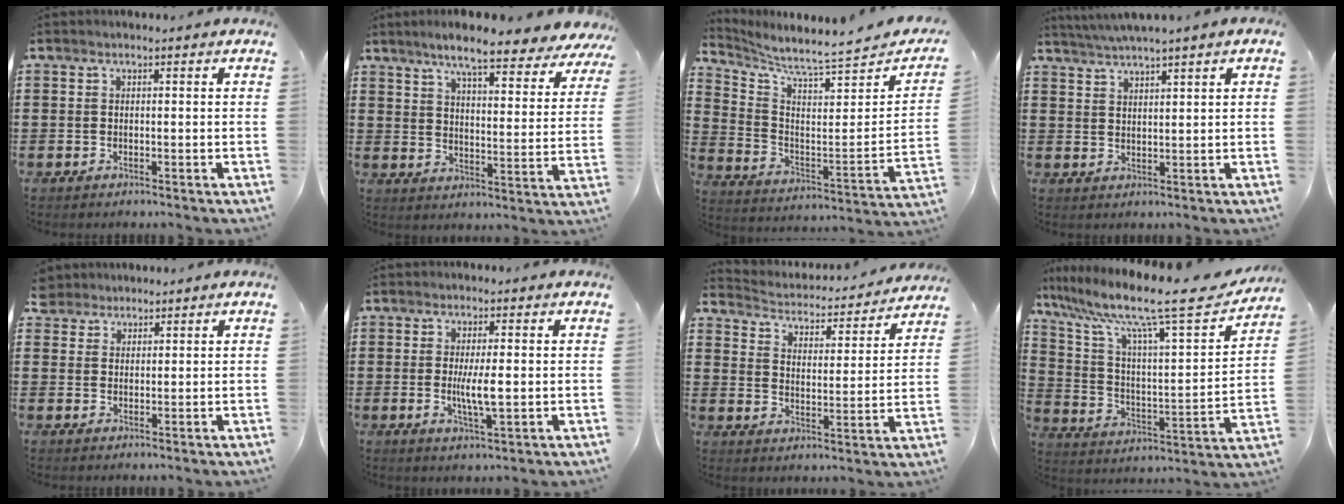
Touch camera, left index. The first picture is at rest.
{"total": 8.0, "force": [6.8, 0.3, 4.2], "torque": [-0.090, -0.038, 0.112]}
{"total": 5.4, "force": [5.0, -0.1, 2.0], "torque": [-0.068, -0.059, 0.079]}
{"total": 2.6, "force": [2.4, -0.6, 1.0], "torque": [-0.024, -0.005, 0.044]}
{"total": 2.7, "force": [2.3, 1.5, -0.1], "torque": [-0.010, 0.009, 0.045]}
{"total": 5.1, "force": [0.0, 0.9, 5.0], "torque": [-0.103, -0.009, -0.006]}
{"total": 2.9, "force": [2.9, 0.3, 0.2], "torque": [-0.025, -0.030, 0.040]}
{"total": 13.5, "force": [10.1, 1.5, 8.9], "torque": [-0.197, -0.057, 0.159]}